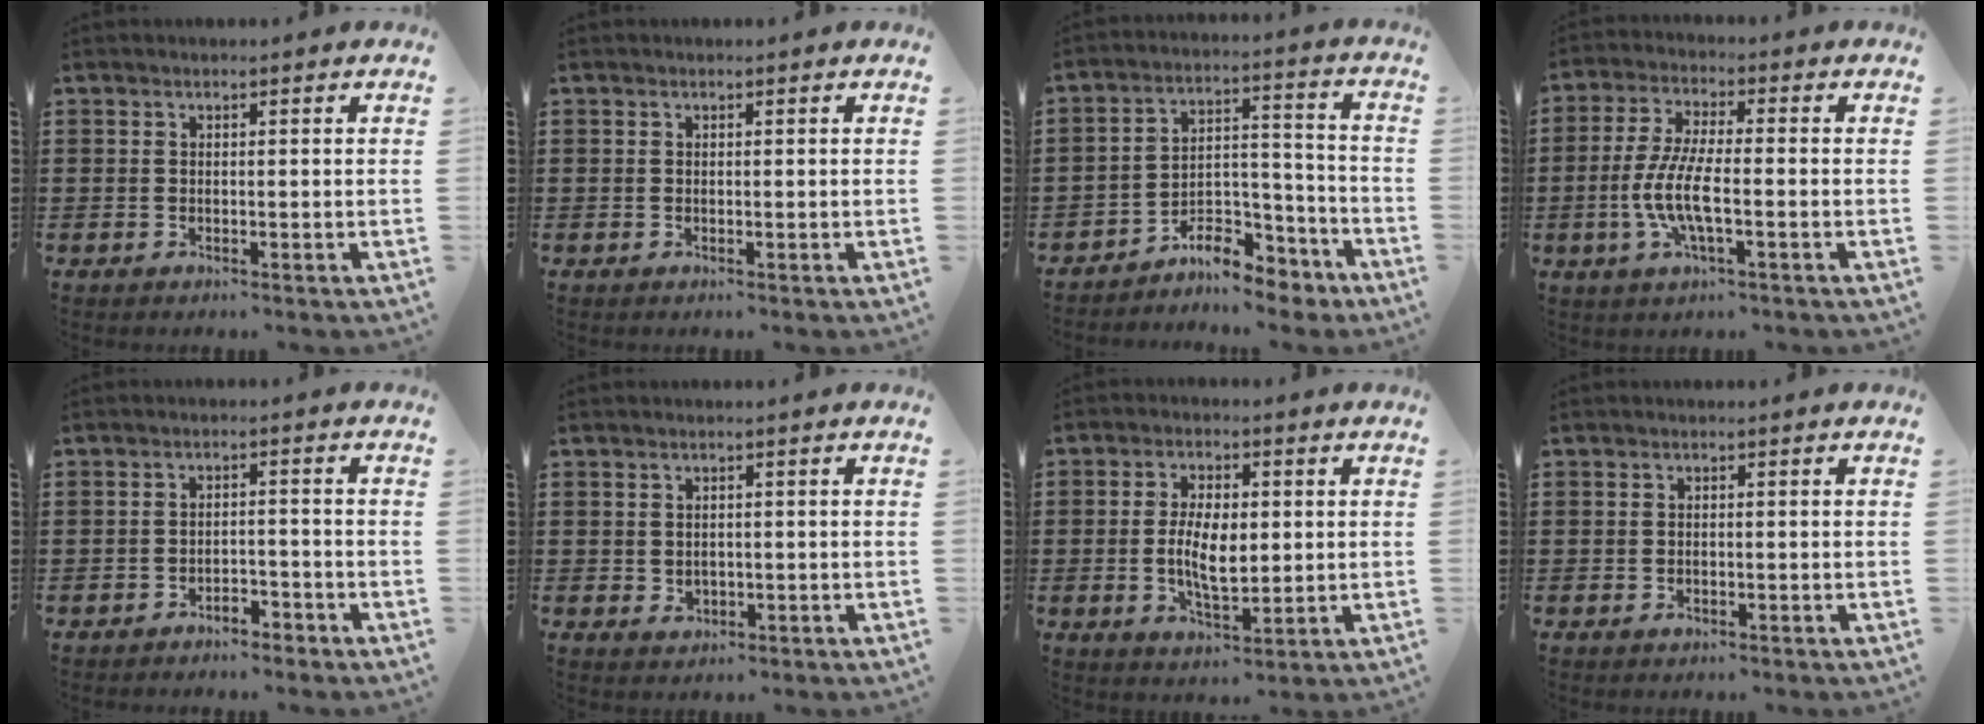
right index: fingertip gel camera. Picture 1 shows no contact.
{"total": 0.0}
{"total": 7.5, "force": [-6.6, 2.8, 2.0], "torque": [-0.026, 0.025, -0.126]}
{"total": 7.5, "force": [-2.2, 1.9, 6.9], "torque": [-0.157, -0.013, -0.050]}
{"total": 2.5, "force": [-2.4, 0.5, 0.4], "torque": [-0.014, 0.002, -0.050]}
{"total": 1.4, "force": [0.1, 1.2, 0.8], "torque": [-0.017, 0.005, 0.001]}
{"total": 6.9, "force": [0.1, 3.3, 6.0], "torque": [-0.118, 0.003, -0.003]}
{"total": 0.7, "force": [-0.4, 0.5, 0.4], "torque": [-0.009, -0.001, -0.007]}